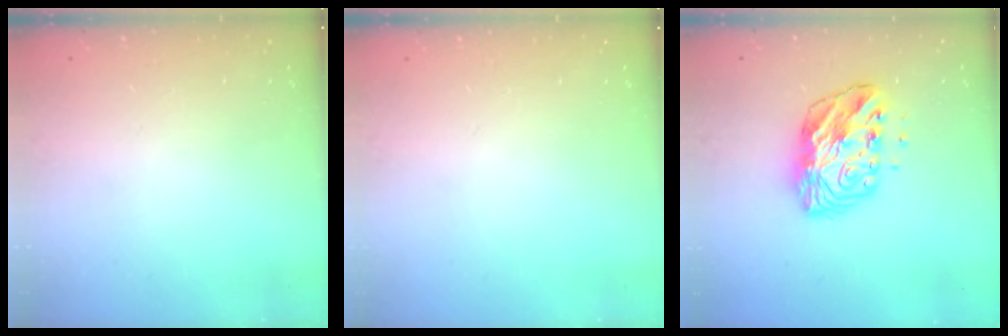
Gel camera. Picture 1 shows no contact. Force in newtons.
{"total": 0.0}
{"total": 10.7, "press": 10.7, "slide": 1.2}